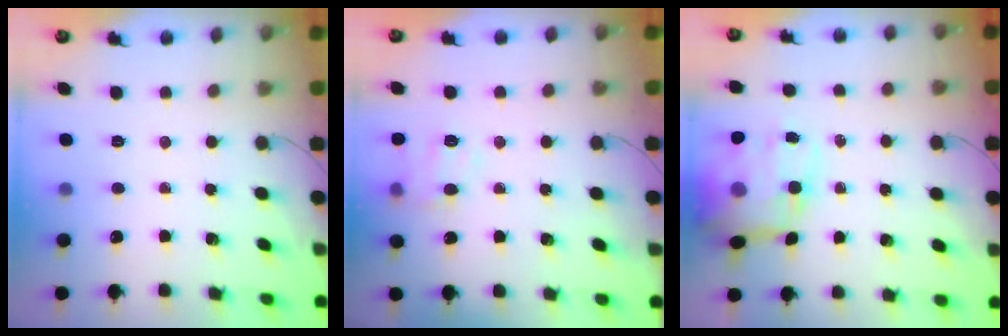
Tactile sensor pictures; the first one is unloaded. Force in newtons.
{"total": 9.8, "press": 9.7, "slide": 1.4}
{"total": 14.3, "press": 13.9, "slide": 3.5}